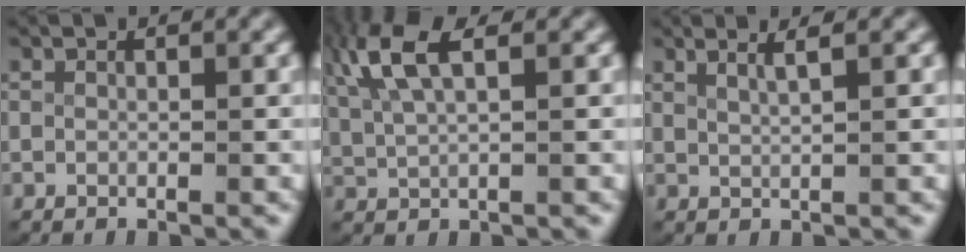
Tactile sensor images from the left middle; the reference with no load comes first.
{"total": 5.2, "force": [2.4, 2.4, 4.0], "torque": [-0.097, 0.001, 0.048]}
{"total": 2.0, "force": [1.5, -0.1, 1.4], "torque": [-0.022, -0.001, 0.031]}